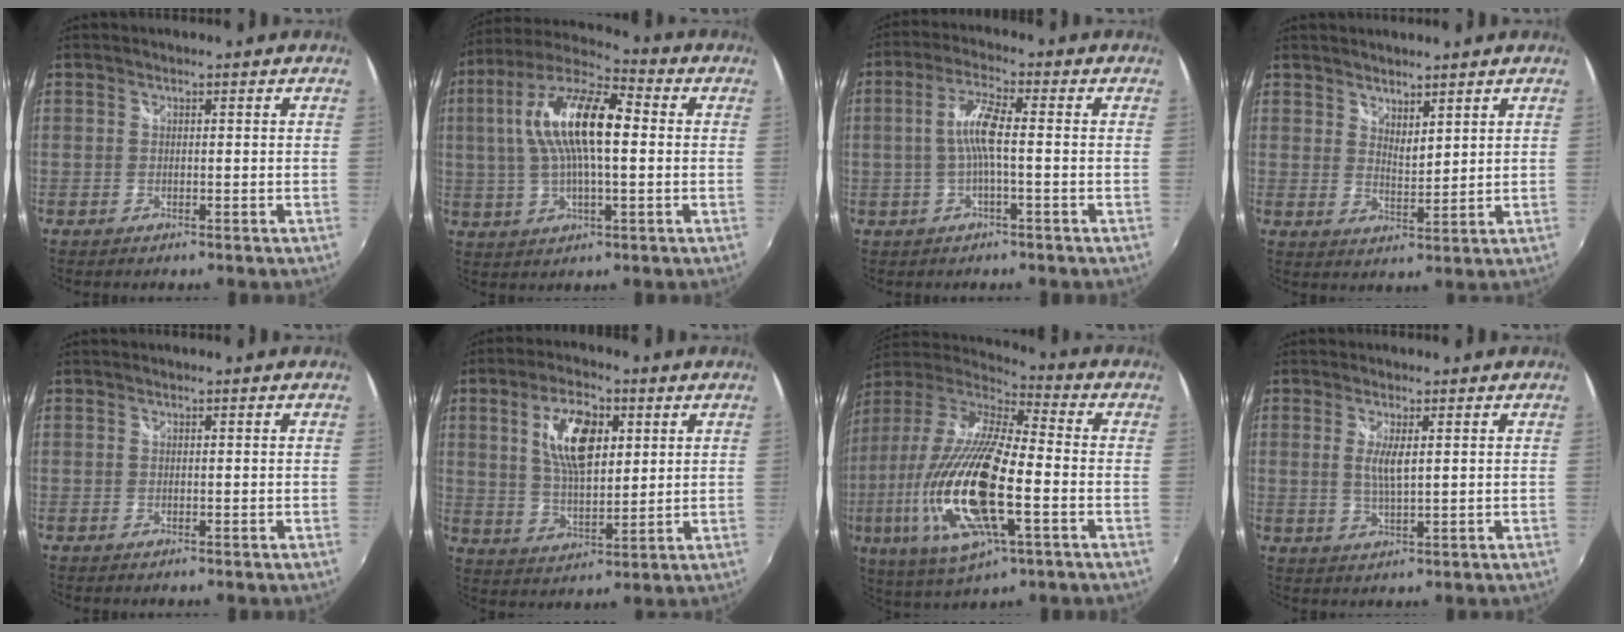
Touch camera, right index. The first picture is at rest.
{"total": 16.6, "force": [2.1, 5.7, 15.5], "torque": [-0.291, 0.021, 0.025]}
{"total": 6.1, "force": [-0.7, 0.5, 6.1], "torque": [-0.127, 0.008, -0.012]}
{"total": 3.8, "force": [3.1, 1.4, 1.7], "torque": [-0.022, -0.004, 0.054]}
{"total": 0.0}
{"total": 11.6, "force": [3.8, 5.4, 9.5], "torque": [-0.176, 0.011, 0.072]}
{"total": 24.8, "force": [-5.6, 7.5, 23.0], "torque": [-0.452, -0.037, -0.108]}
{"total": 3.8, "force": [0.9, 0.8, 3.6], "torque": [-0.069, -0.008, 0.014]}